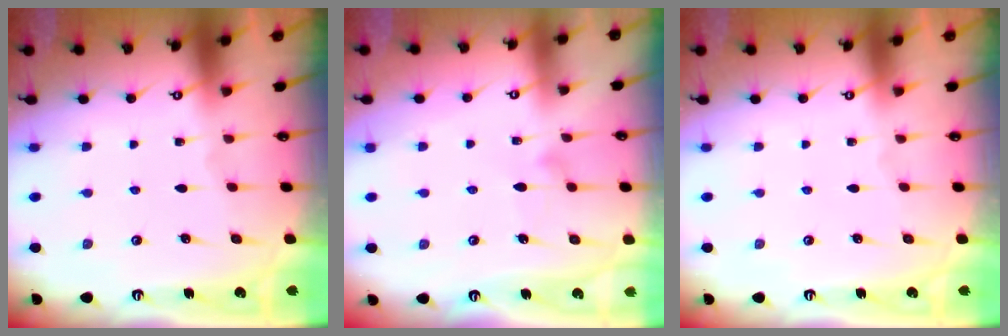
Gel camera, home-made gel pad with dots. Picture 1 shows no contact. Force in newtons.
{"total": 8.2, "press": 8.2, "slide": 0.3}
{"total": 0.0}